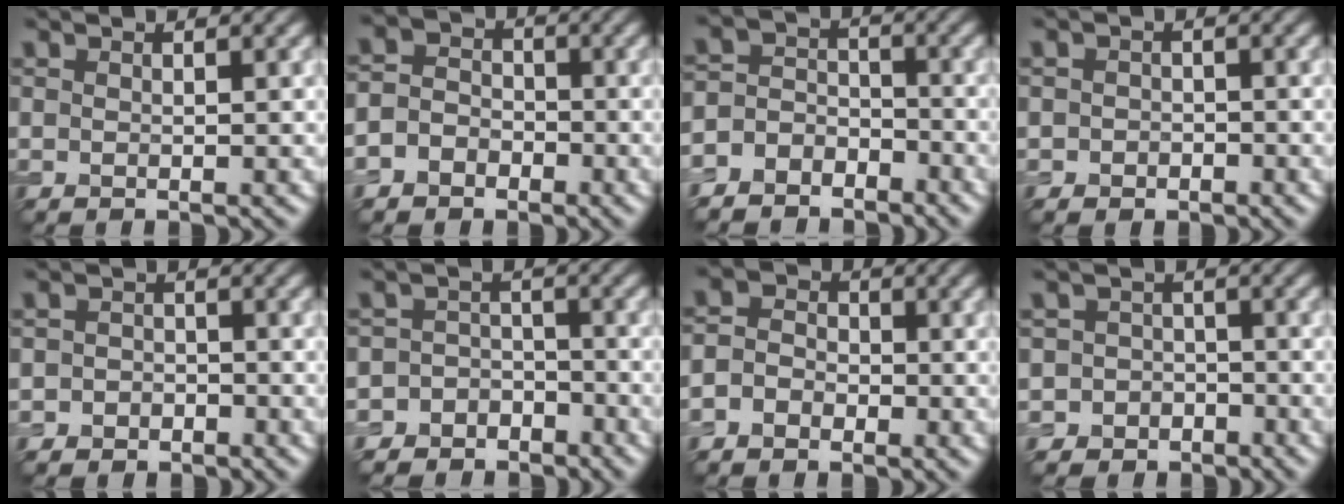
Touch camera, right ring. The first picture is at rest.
{"total": 4.6, "force": [-2.2, 3.9, 1.0], "torque": [0.009, 0.000, -0.053]}
{"total": 5.7, "force": [-4.5, 3.4, 0.8], "torque": [0.012, 0.001, -0.083]}
{"total": 1.3, "force": [-0.5, 1.1, 0.3], "torque": [0.009, 0.000, -0.012]}
{"total": 1.8, "force": [-1.0, 1.5, 0.3], "torque": [0.021, 0.005, -0.028]}
{"total": 5.3, "force": [-3.9, 3.6, -0.4], "torque": [0.041, 0.000, -0.070]}
{"total": 2.9, "force": [-1.3, 2.4, 1.2], "torque": [-0.002, 0.003, -0.034]}
{"total": 4.4, "force": [-2.4, 3.7, -0.1], "torque": [0.041, 0.000, -0.055]}